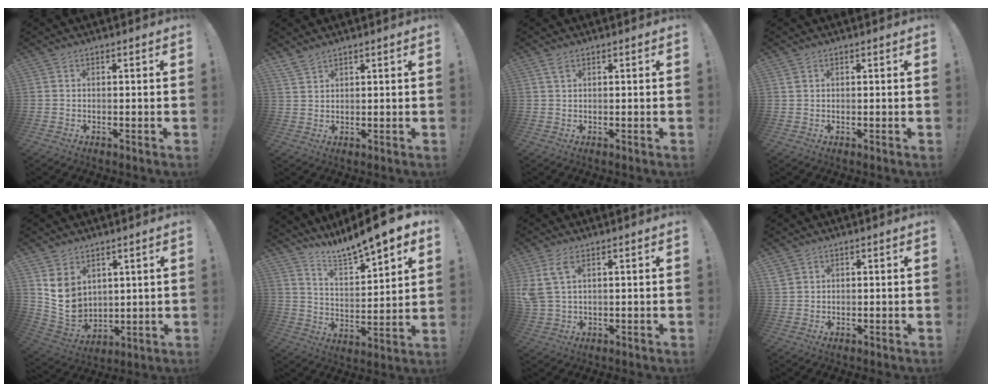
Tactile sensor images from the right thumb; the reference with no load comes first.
{"total": 3.6, "force": [3.2, 1.5, 0.7], "torque": [-0.003, -0.022, 0.060]}
{"total": 2.0, "force": [1.2, 0.8, 1.4], "torque": [-0.020, -0.001, 0.021]}
{"total": 1.1, "force": [0.6, 0.7, 0.5], "torque": [-0.002, -0.001, 0.010]}
{"total": 10.1, "force": [4.1, 7.8, 4.9], "torque": [-0.090, -0.045, 0.086]}
{"total": 11.2, "force": [10.3, 1.2, 4.2], "torque": [-0.086, -0.091, 0.175]}
{"total": 6.8, "force": [2.8, 3.4, 5.1], "torque": [-0.104, -0.010, 0.056]}
{"total": 2.8, "force": [1.6, 2.1, 0.6], "torque": [0.000, -0.010, 0.030]}